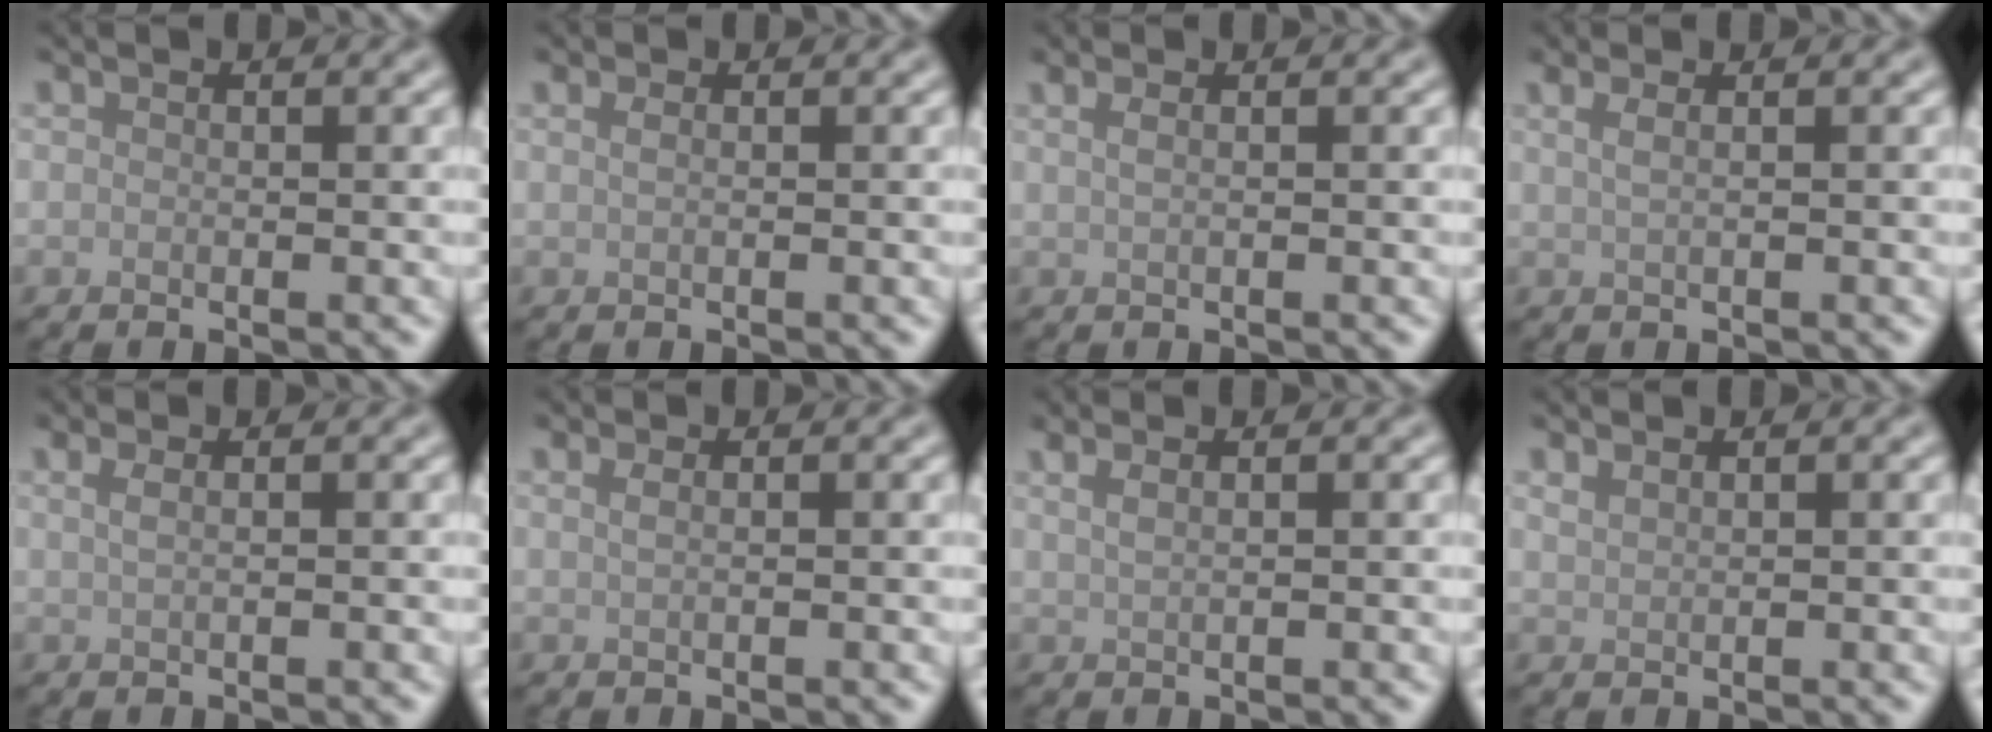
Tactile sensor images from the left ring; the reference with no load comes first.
{"total": 0.9, "force": [0.3, 0.4, 0.7], "torque": [-0.011, 0.000, 0.004]}
{"total": 1.8, "force": [0.8, 0.9, 1.4], "torque": [-0.018, -0.003, 0.002]}
{"total": 2.6, "force": [1.2, 1.3, 2.0], "torque": [-0.022, 0.004, -0.006]}
{"total": 2.1, "force": [0.9, 1.0, 1.6], "torque": [-0.019, -0.001, -0.001]}
{"total": 1.2, "force": [0.5, 0.6, 1.0], "torque": [-0.012, -0.002, 0.003]}
{"total": 2.5, "force": [1.4, 1.2, 1.7], "torque": [-0.017, 0.003, 0.004]}
{"total": 0.9, "force": [0.9, 0.2, 0.3], "torque": [-0.005, 0.001, 0.017]}